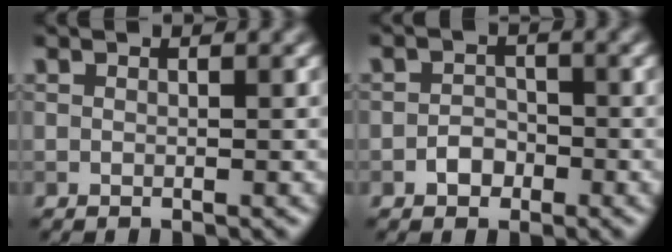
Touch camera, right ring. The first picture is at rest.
{"total": 1.8, "force": [-0.9, 1.3, 0.7], "torque": [-0.008, 0.004, -0.019]}